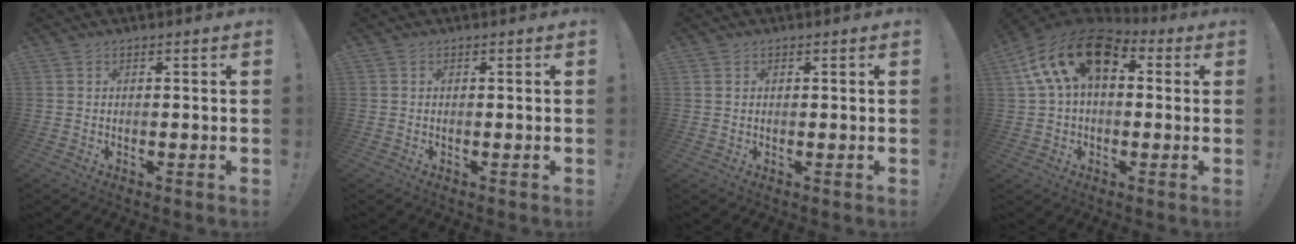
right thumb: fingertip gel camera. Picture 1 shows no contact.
{"total": 0.0}
{"total": 0.8, "force": [0.5, 0.6, 0.1], "torque": [0.004, -0.003, 0.008]}
{"total": 18.6, "force": [6.5, 11.0, 13.5], "torque": [-0.238, -0.014, 0.116]}